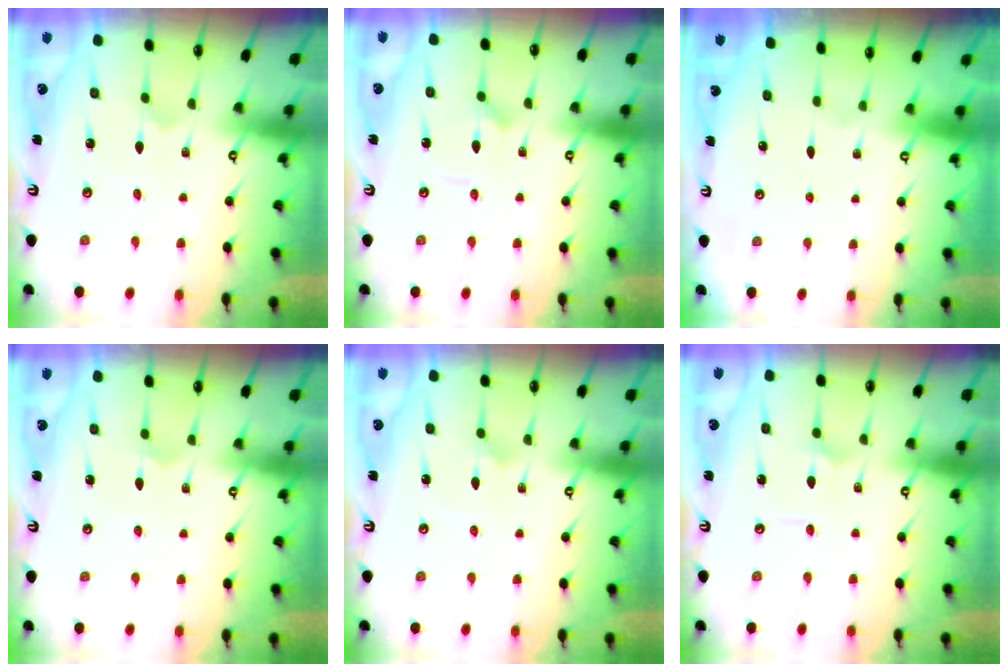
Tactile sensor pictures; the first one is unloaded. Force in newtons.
{"total": 2.8, "press": 2.8, "slide": 0.3}
{"total": 0.0}
{"total": 2.5, "press": 2.5, "slide": 0.4}
{"total": 2.5, "press": 2.5, "slide": 0.1}
{"total": 2.5, "press": 2.5, "slide": 0.2}